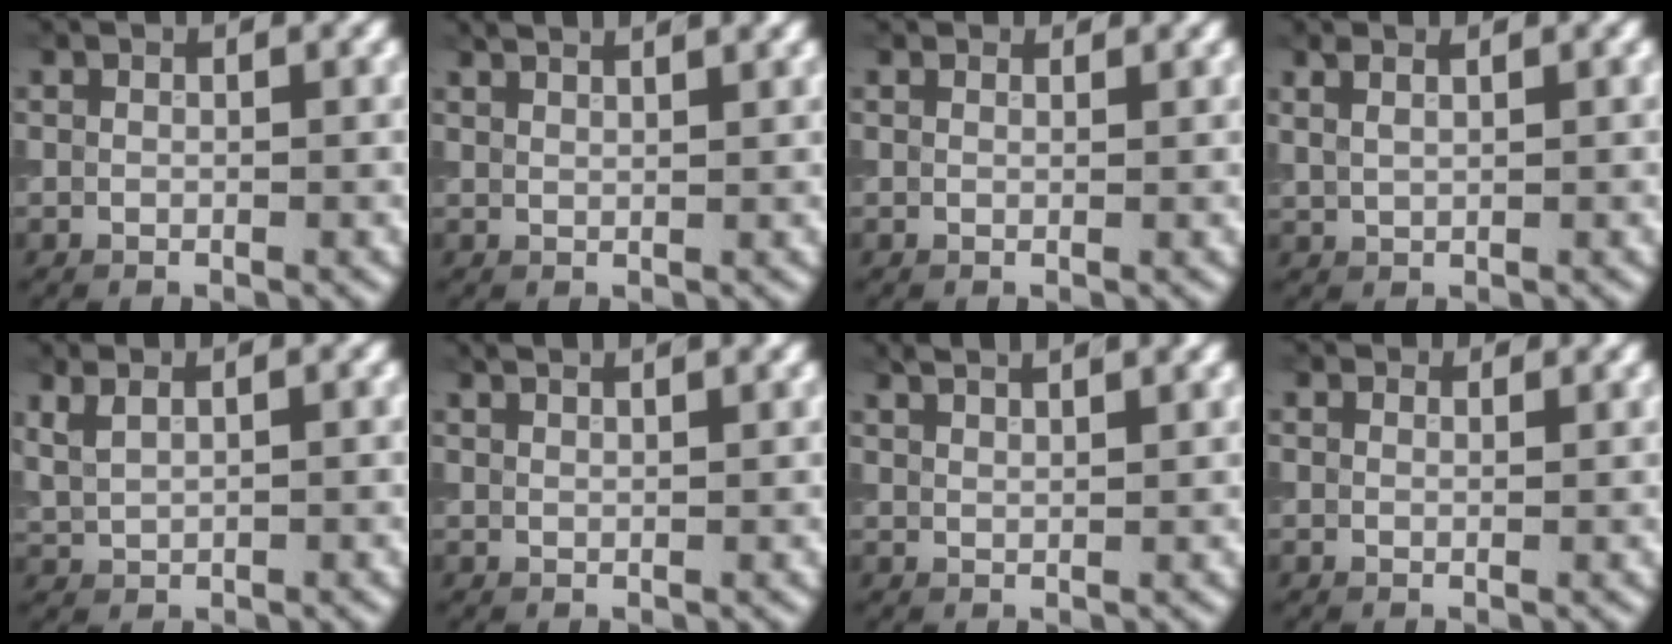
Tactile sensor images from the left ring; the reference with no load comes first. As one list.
[{"total": 3.1, "force": [2.6, 0.7, 1.5], "torque": [-0.013, 0.021, 0.021]}, {"total": 1.3, "force": [1.1, 0.5, 0.3], "torque": [-0.014, 0.001, 0.013]}, {"total": 1.7, "force": [1.2, 0.4, 1.2], "torque": [-0.027, 0.006, 0.025]}, {"total": 1.6, "force": [1.2, 0.2, 1.0], "torque": [-0.031, 0.004, 0.034]}, {"total": 2.8, "force": [2.3, 0.6, 1.4], "torque": [-0.011, 0.017, 0.019]}, {"total": 3.6, "force": [3.0, 0.8, 1.8], "torque": [-0.023, 0.021, 0.030]}, {"total": 2.4, "force": [2.1, 0.9, 0.6], "torque": [-0.023, -0.001, 0.037]}]